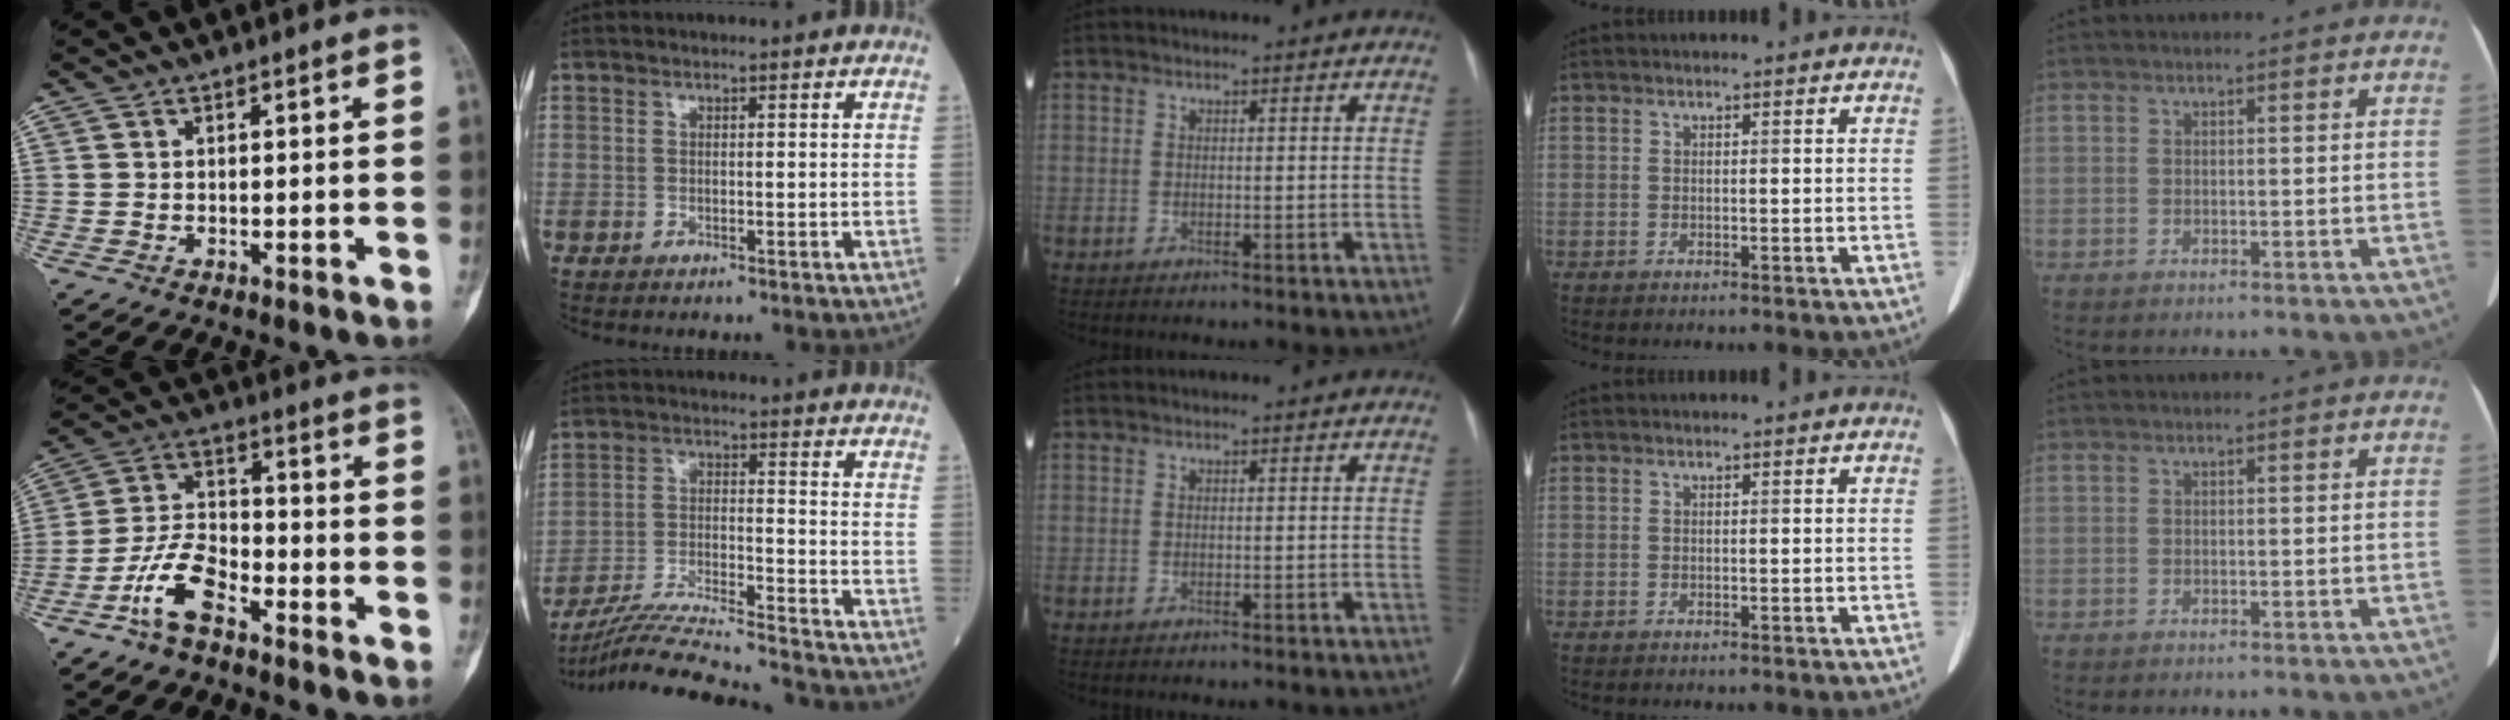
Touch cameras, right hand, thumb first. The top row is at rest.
{"thumb": {"total": 9.2, "force": [-5.5, 4.3, 6.0], "torque": [-0.120, 0.039, -0.113]}, "index": {"total": 17.4, "force": [-16.3, -0.5, 6.2], "torque": [-0.125, -0.023, -0.268]}}